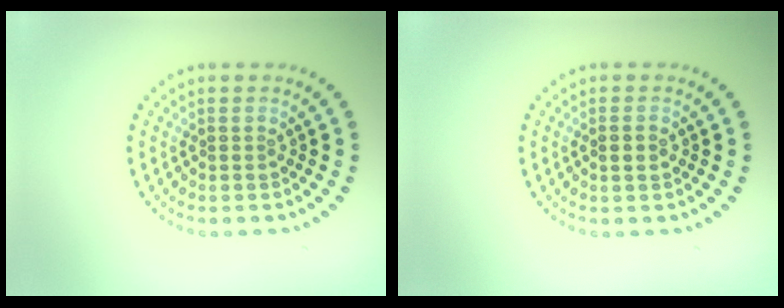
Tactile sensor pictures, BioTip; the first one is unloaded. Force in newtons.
{"total": 1.2, "press": 1.1, "slide": 0.3}